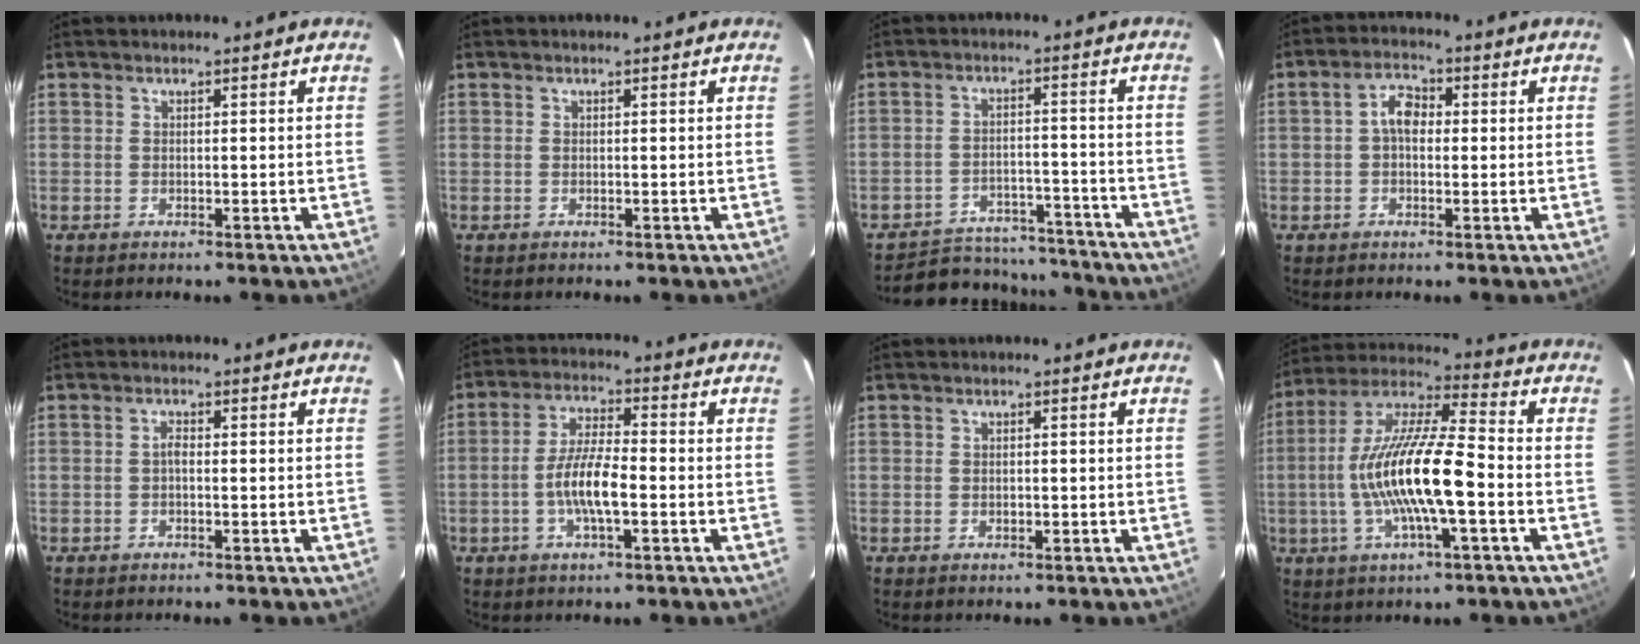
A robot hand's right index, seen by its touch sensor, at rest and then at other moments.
{"total": 0.0}
{"total": 17.9, "force": [-16.1, 6.3, 4.8], "torque": [-0.110, 0.028, -0.203]}
{"total": 4.3, "force": [0.1, 2.9, 3.2], "torque": [-0.058, 0.018, 0.001]}
{"total": 1.1, "force": [-0.3, 0.5, 0.9], "torque": [-0.016, 0.006, -0.007]}
{"total": 7.9, "force": [-2.3, 1.9, 7.3], "torque": [-0.145, 0.005, -0.044]}
{"total": 1.0, "force": [-0.1, 0.8, 0.5], "torque": [-0.008, 0.002, -0.002]}
{"total": 17.0, "force": [-3.3, 3.1, 16.4], "torque": [-0.316, 0.002, -0.068]}